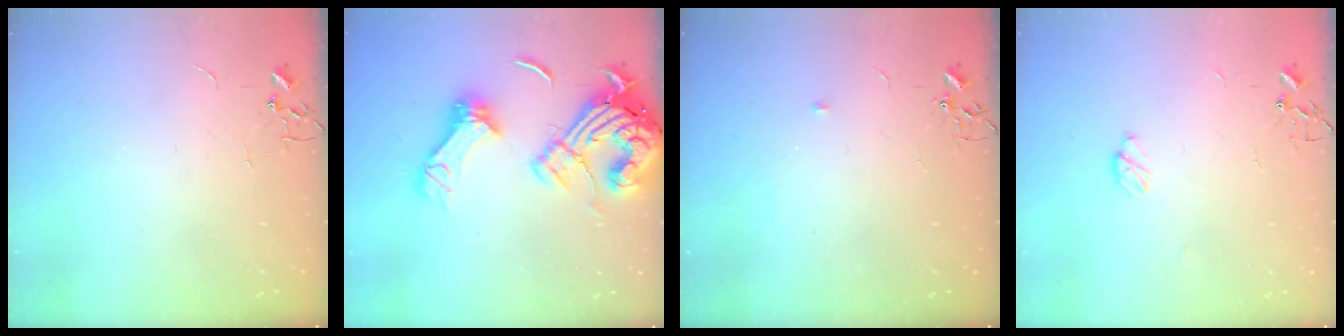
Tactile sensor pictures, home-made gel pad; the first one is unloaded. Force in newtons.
{"total": 22.0, "press": 21.8, "slide": 2.6}
{"total": 5.7, "press": 5.7, "slide": 0.8}
{"total": 4.2, "press": 4.2, "slide": 0.3}